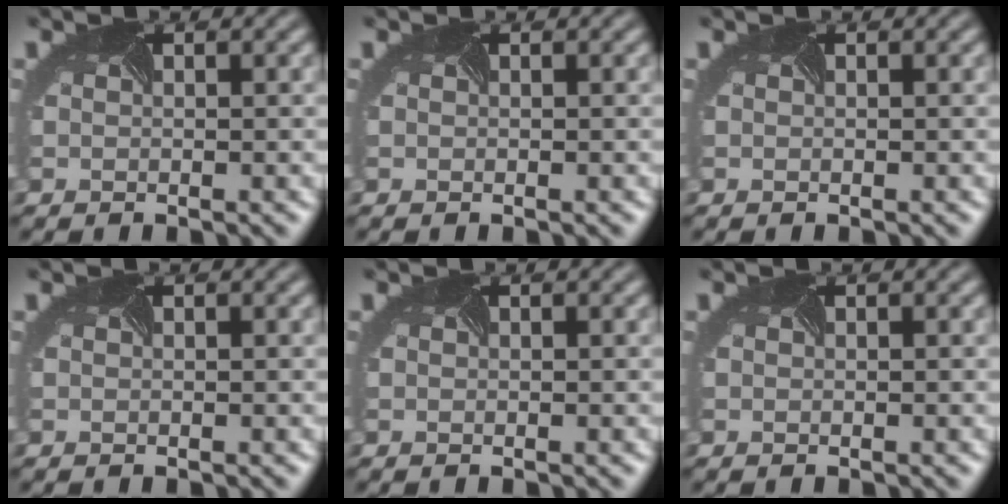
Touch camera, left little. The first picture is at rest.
{"total": 0.0}
{"total": 0.0}
{"total": 0.0}
{"total": 0.0}
{"total": 0.0}